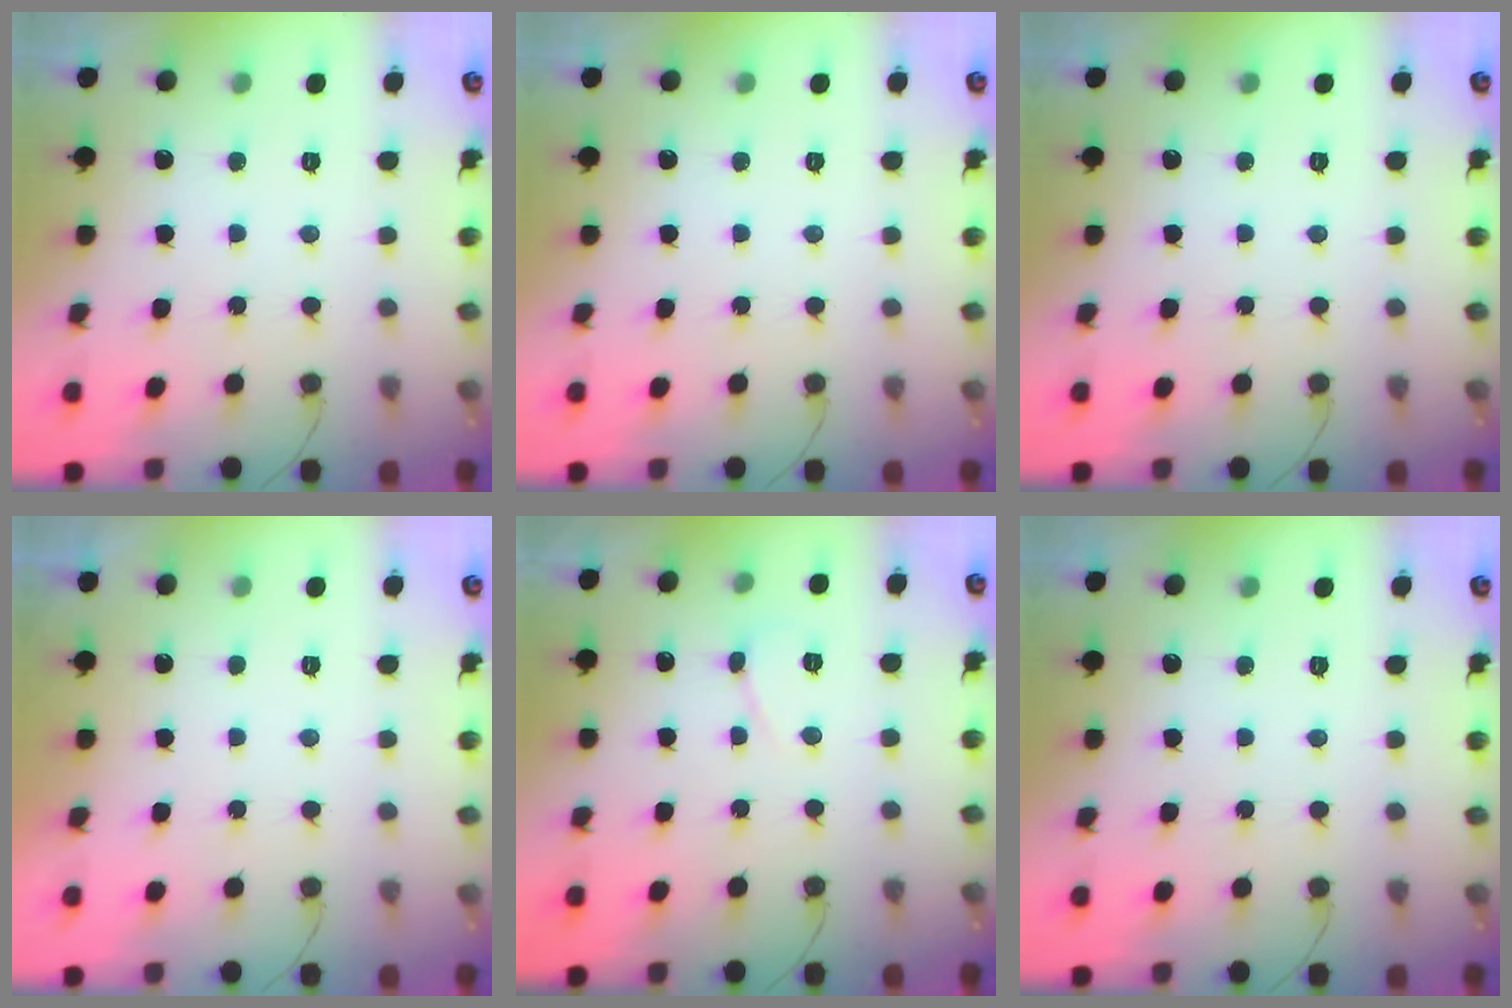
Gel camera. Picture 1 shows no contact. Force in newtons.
{"total": 0.0}
{"total": 0.0}
{"total": 2.2, "press": 2.2, "slide": 0.3}
{"total": 3.7, "press": 3.7, "slide": 0.4}
{"total": 0.0}